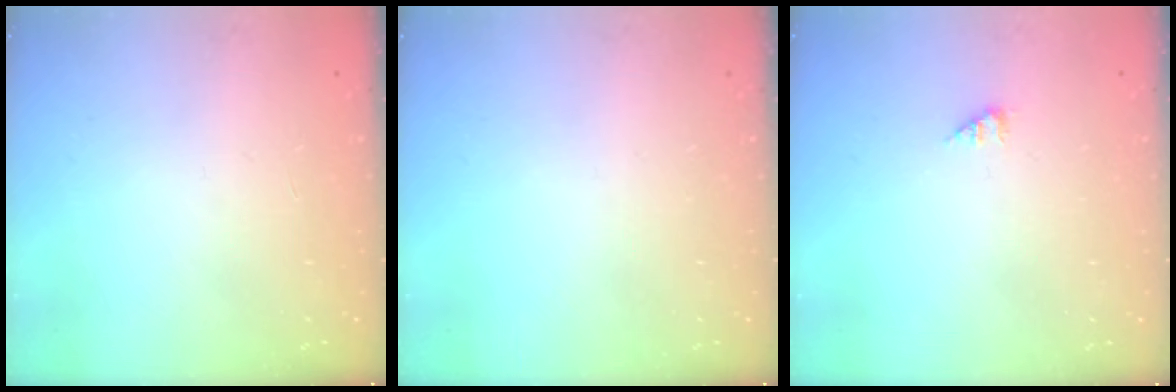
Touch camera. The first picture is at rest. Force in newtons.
{"total": 0.0}
{"total": 1.3, "press": 1.3, "slide": 0.2}